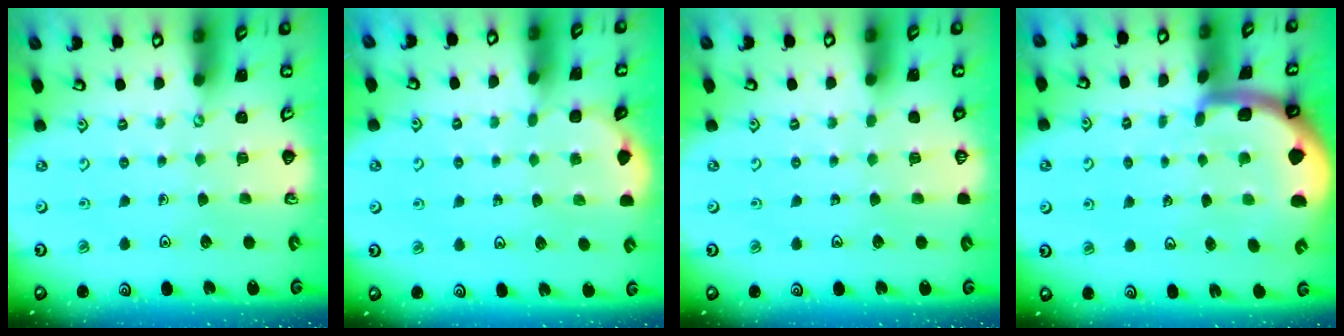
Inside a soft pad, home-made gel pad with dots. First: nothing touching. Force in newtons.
{"total": 2.1, "press": 2.1, "slide": 0.2}
{"total": 0.0}
{"total": 3.8, "press": 3.7, "slide": 0.6}